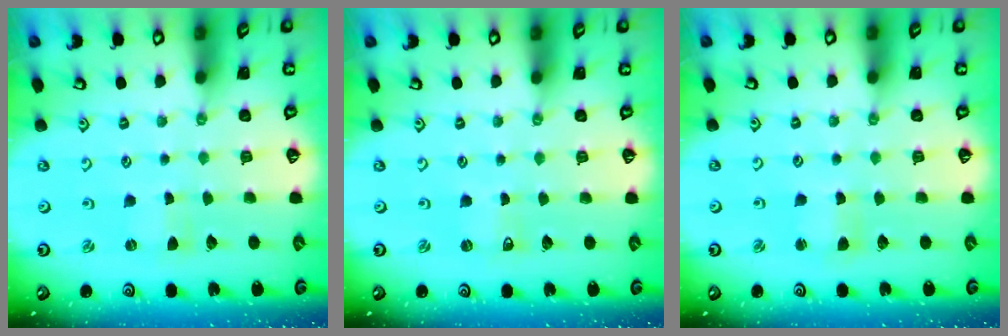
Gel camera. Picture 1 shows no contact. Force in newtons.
{"total": 0.6, "press": 0.6, "slide": 0.0}
{"total": 2.7, "press": 2.7, "slide": 0.3}